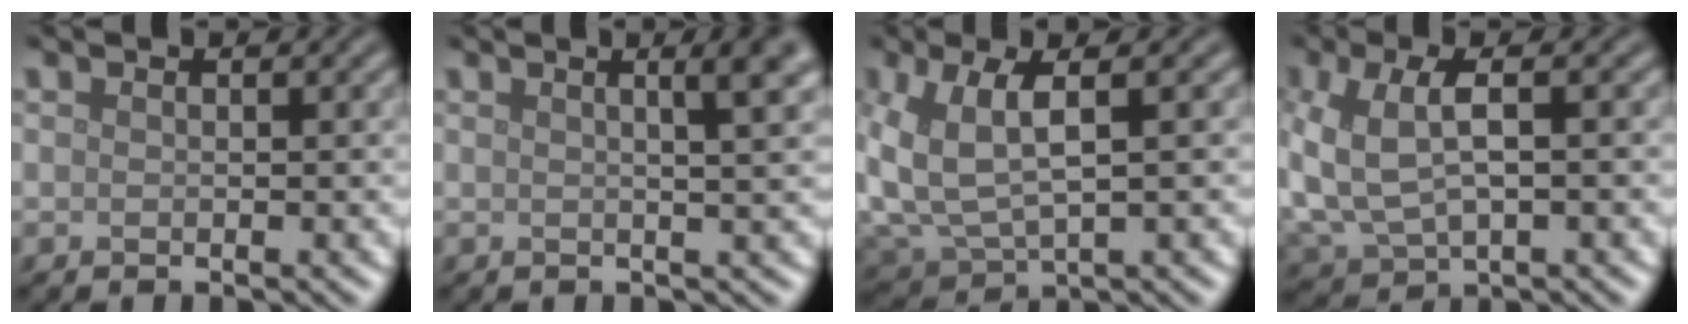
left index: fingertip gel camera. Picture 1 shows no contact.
{"total": 5.6, "force": [2.1, 2.1, 4.8], "torque": [-0.033, 0.037, -0.003]}
{"total": 7.2, "force": [1.1, 3.7, 6.1], "torque": [-0.154, 0.001, 0.029]}
{"total": 6.8, "force": [0.0, 3.7, 5.7], "torque": [-0.141, -0.001, -0.001]}